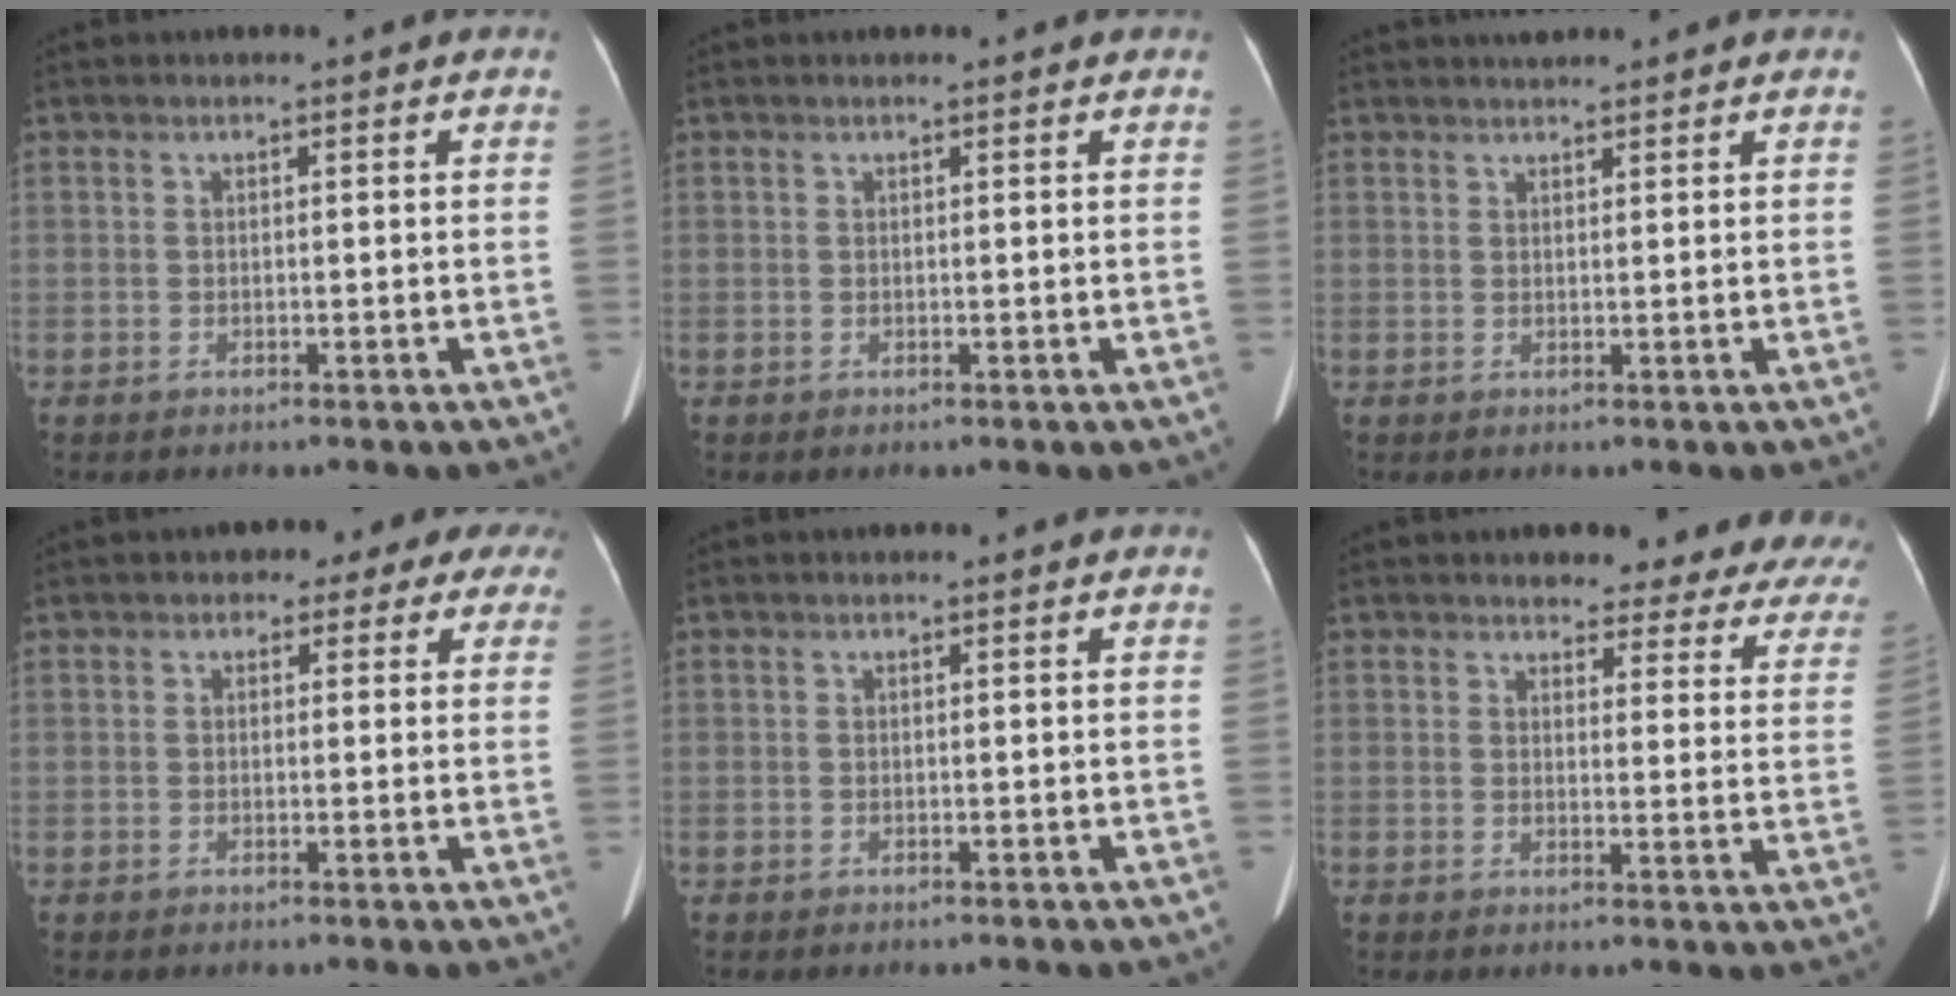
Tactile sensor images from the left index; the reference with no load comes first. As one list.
[{"total": 1.3, "force": [1.2, 0.0, 0.5], "torque": [-0.011, 0.012, 0.013]}, {"total": 3.4, "force": [3.2, 0.5, 1.1], "torque": [-0.014, 0.028, 0.049]}, {"total": 6.9, "force": [5.0, 3.9, 2.8], "torque": [-0.015, 0.017, 0.040]}, {"total": 0.0}, {"total": 18.5, "force": [17.3, 5.0, 4.4], "torque": [-0.016, -0.067, 0.163]}]